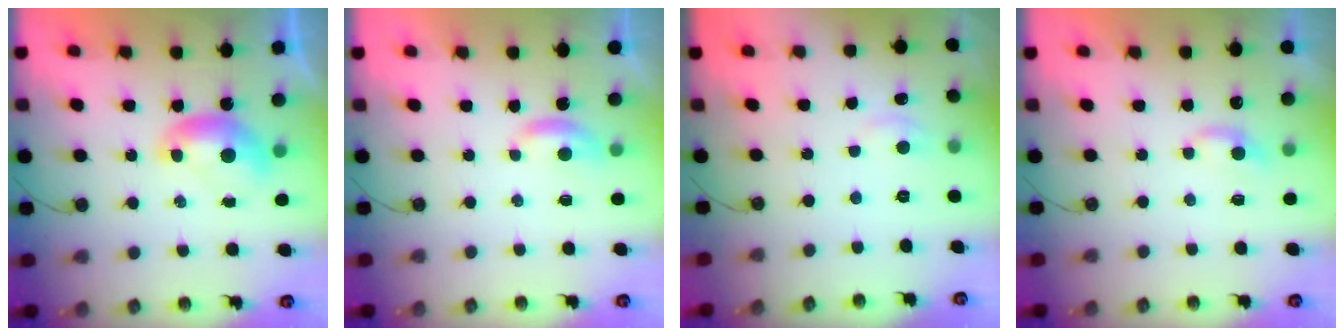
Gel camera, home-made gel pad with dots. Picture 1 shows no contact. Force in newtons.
{"total": 2.6, "press": 2.6, "slide": 0.4}
{"total": 2.1, "press": 2.0, "slide": 0.7}
{"total": 2.0, "press": 2.0, "slide": 0.5}